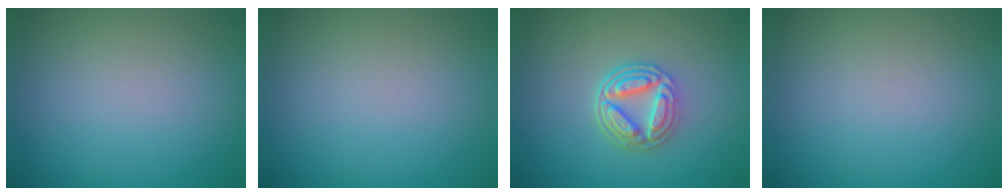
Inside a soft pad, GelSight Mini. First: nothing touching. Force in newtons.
{"total": 0.0}
{"total": 4.5, "press": 3.7, "slide": 2.6}
{"total": 0.0}